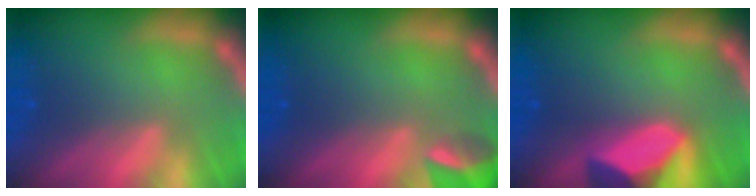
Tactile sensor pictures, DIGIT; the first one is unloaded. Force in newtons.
{"total": 3.9}
{"total": 8.4}